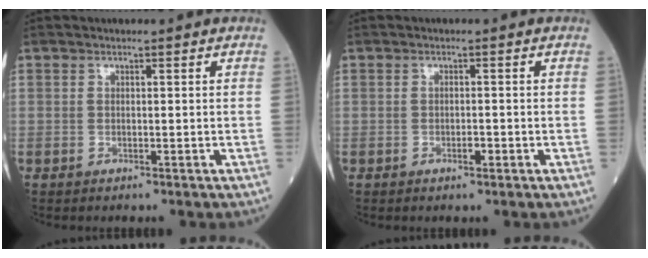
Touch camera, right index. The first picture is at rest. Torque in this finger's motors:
{"motor_torque": [0.06, -0.06, 0.14, 0.02]}